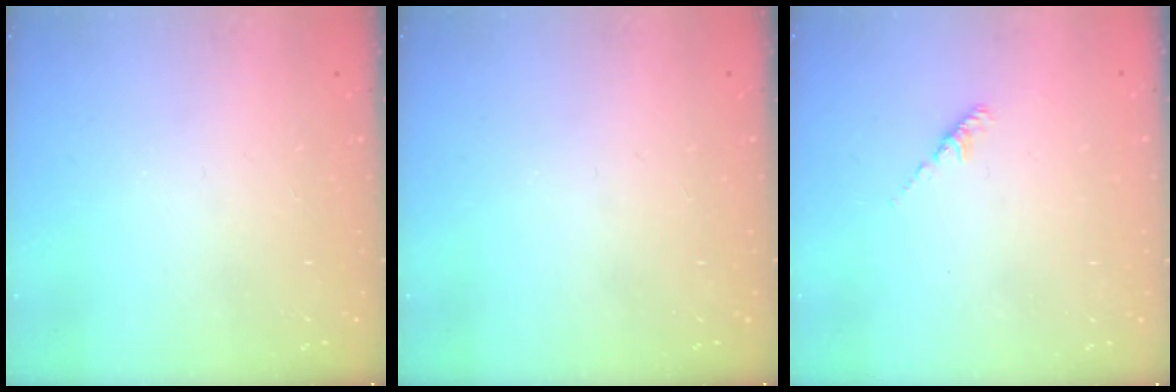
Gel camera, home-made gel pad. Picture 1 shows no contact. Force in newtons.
{"total": 0.0}
{"total": 2.2, "press": 2.1, "slide": 0.6}